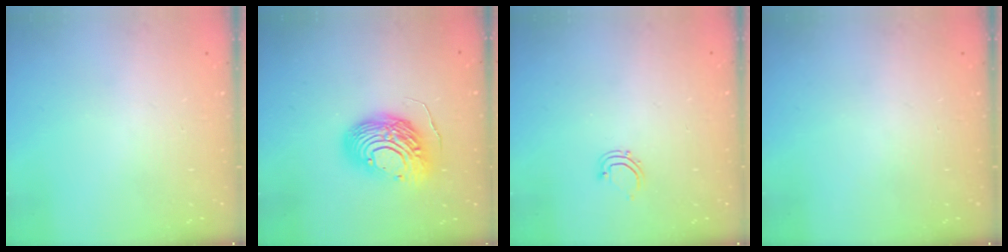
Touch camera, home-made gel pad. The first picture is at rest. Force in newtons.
{"total": 15.7, "press": 15.7, "slide": 1.3}
{"total": 3.9, "press": 3.8, "slide": 0.7}
{"total": 0.0}